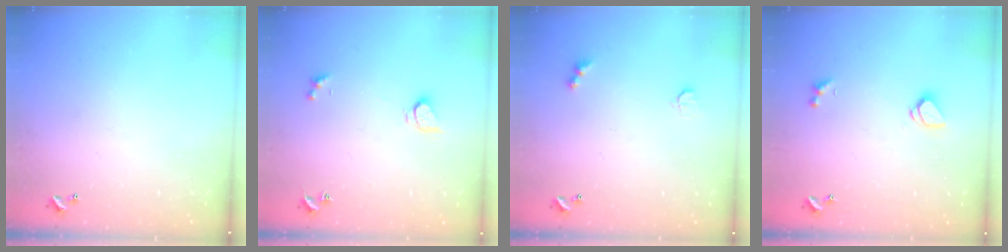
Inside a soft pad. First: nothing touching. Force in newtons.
{"total": 2.9, "press": 2.9, "slide": 0.5}
{"total": 2.9, "press": 2.8, "slide": 0.7}
{"total": 1.3, "press": 1.2, "slide": 0.4}